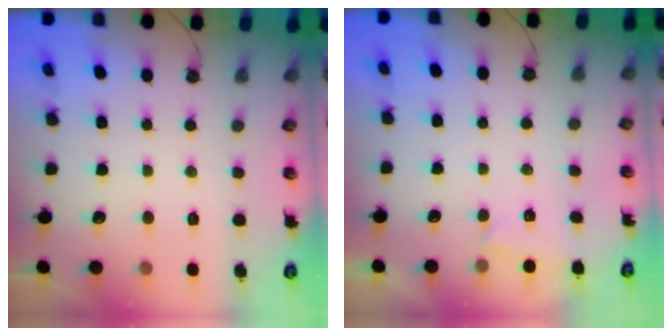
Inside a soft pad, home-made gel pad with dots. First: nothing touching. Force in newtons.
{"total": 1.0, "press": 0.9, "slide": 0.4}